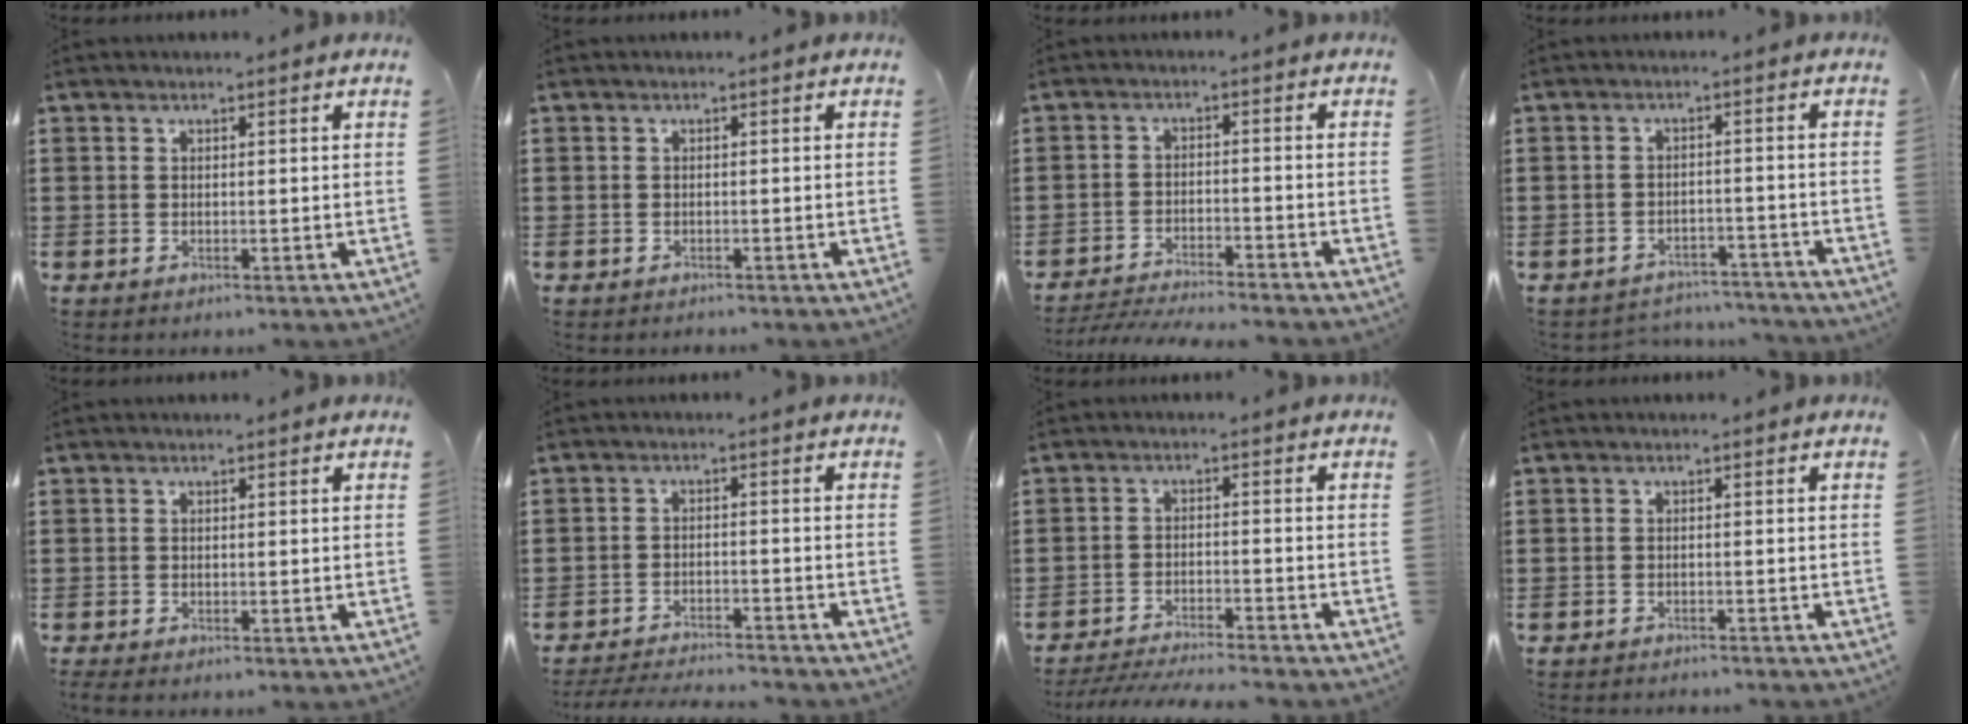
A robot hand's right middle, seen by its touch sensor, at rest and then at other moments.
{"total": 0.7, "force": [-0.7, 0.3, -0.1], "torque": [0.001, 0.001, -0.015]}
{"total": 4.1, "force": [-4.0, -0.1, 0.8], "torque": [-0.023, -0.005, -0.084]}
{"total": 3.3, "force": [-3.2, 0.4, 0.0], "torque": [-0.007, -0.001, -0.069]}
{"total": 0.6, "force": [-0.6, 0.0, 0.2], "torque": [-0.007, -0.005, -0.011]}
{"total": 3.8, "force": [-3.8, 0.1, 0.6], "torque": [-0.020, -0.003, -0.079]}
{"total": 4.4, "force": [-4.3, -0.1, 1.0], "torque": [-0.025, -0.008, -0.087]}
{"total": 1.2, "force": [-1.2, -0.1, 0.0], "torque": [-0.005, 0.000, -0.026]}